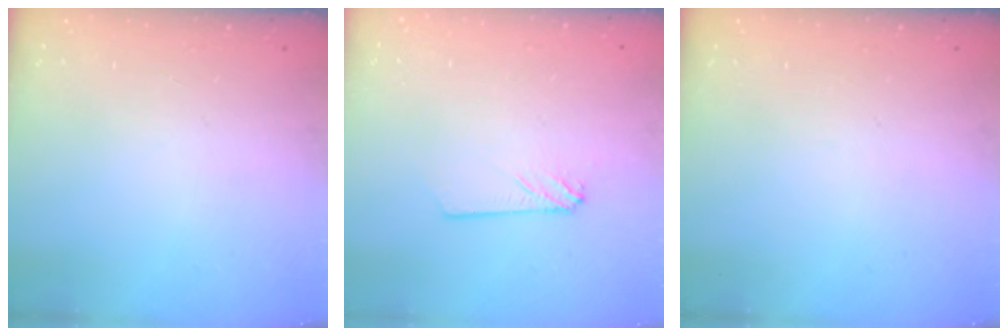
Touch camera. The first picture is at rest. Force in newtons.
{"total": 2.4, "press": 2.4, "slide": 0.3}
{"total": 0.0}